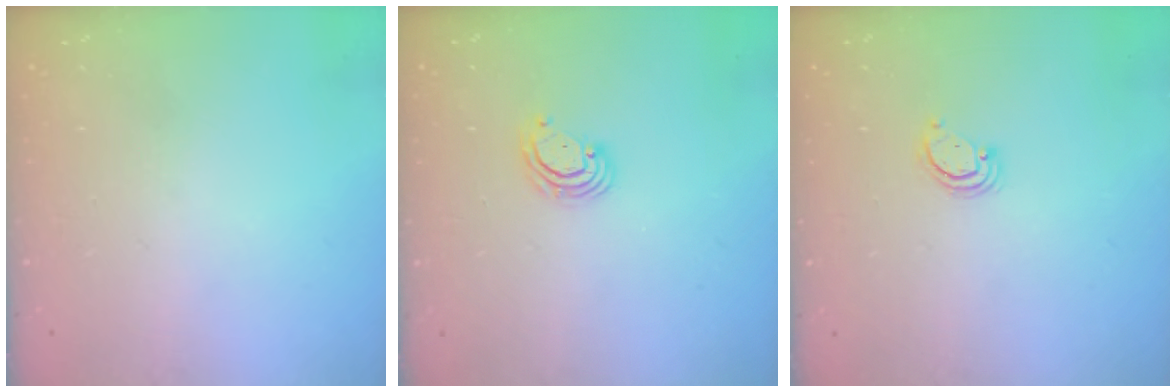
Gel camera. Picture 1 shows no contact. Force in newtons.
{"total": 3.8, "press": 3.8, "slide": 0.3}
{"total": 3.2, "press": 3.2, "slide": 0.3}